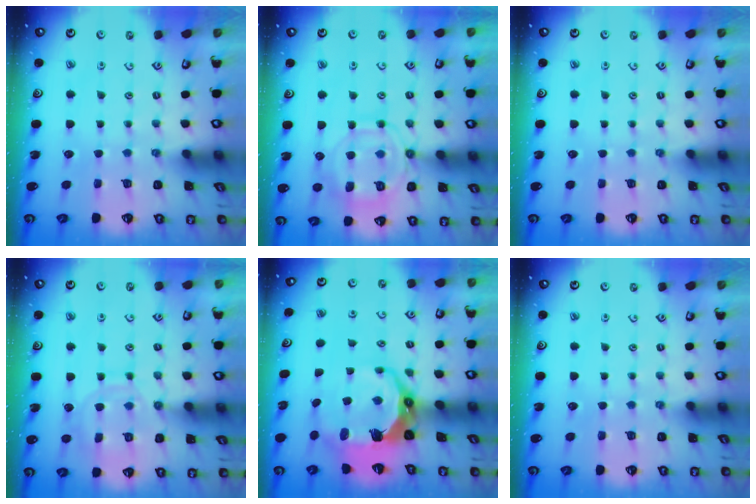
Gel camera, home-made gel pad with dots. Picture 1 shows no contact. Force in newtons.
{"total": 12.8, "press": 12.7, "slide": 1.2}
{"total": 0.0}
{"total": 11.0, "press": 11.0, "slide": 0.8}
{"total": 11.7, "press": 10.2, "slide": 5.7}
{"total": 0.0}